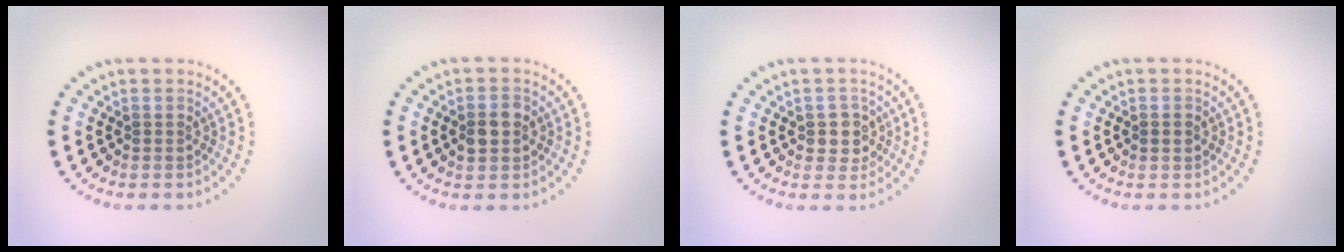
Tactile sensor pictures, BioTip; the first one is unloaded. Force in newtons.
{"total": 2.6, "press": 2.6, "slide": 0.1}
{"total": 2.4, "press": 2.1, "slide": 1.2}
{"total": 1.0, "press": 1.0, "slide": 0.1}